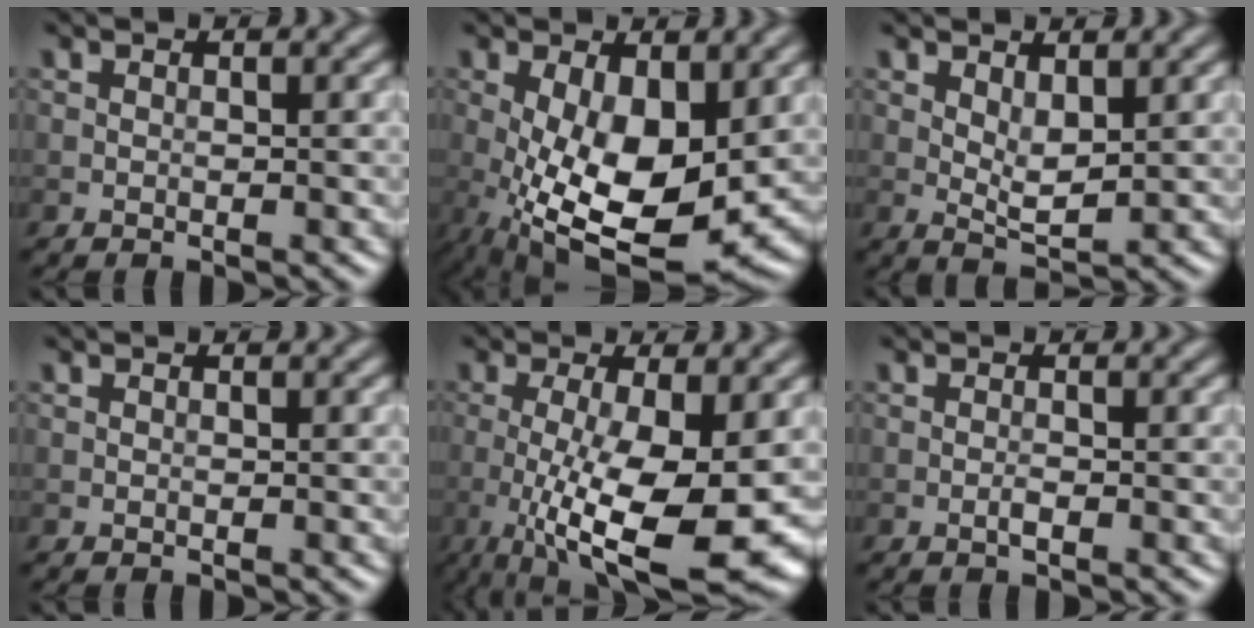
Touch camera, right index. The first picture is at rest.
{"total": 11.6, "force": [-1.5, 5.5, 10.1], "torque": [-0.184, -0.029, -0.011]}
{"total": 2.5, "force": [1.1, 1.0, 2.0], "torque": [-0.040, -0.006, 0.023]}
{"total": 0.0}
{"total": 12.3, "force": [-2.7, 3.5, 11.5], "torque": [-0.196, -0.032, -0.033]}
{"total": 0.8, "force": [-0.4, 0.2, 0.7], "torque": [-0.015, -0.001, -0.008]}